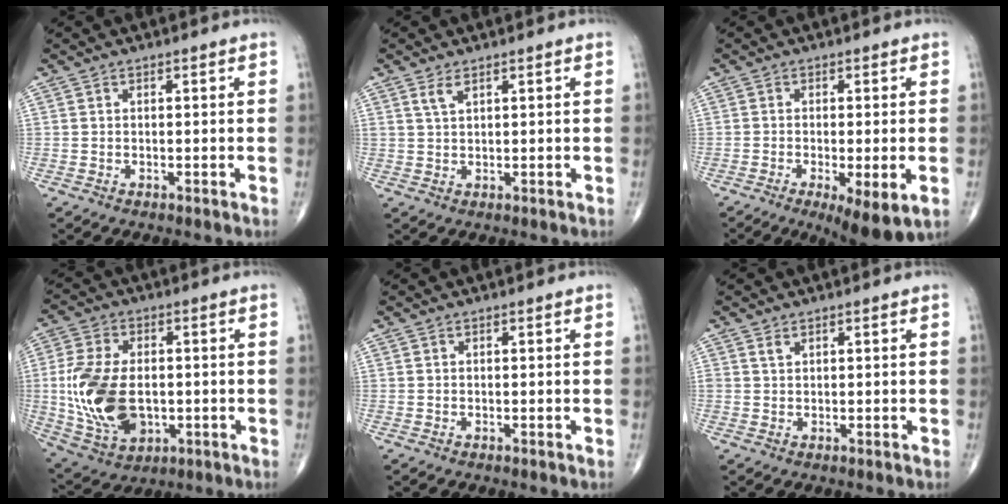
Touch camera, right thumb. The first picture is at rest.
{"total": 1.9, "force": [1.3, 0.7, 1.3], "torque": [-0.026, -0.002, 0.032]}
{"total": 9.5, "force": [-3.8, 2.6, 8.3], "torque": [-0.129, -0.015, -0.057]}
{"total": 16.3, "force": [-1.0, 10.1, 12.7], "torque": [-0.252, -0.007, -0.004]}
{"total": 0.0}
{"total": 0.9, "force": [0.7, 0.4, 0.3], "torque": [-0.001, -0.002, 0.014]}